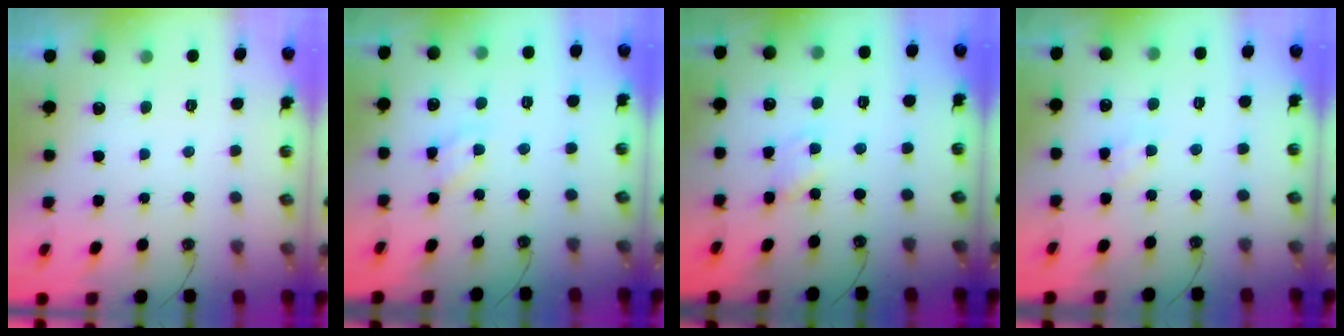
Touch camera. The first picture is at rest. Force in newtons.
{"total": 3.0, "press": 2.9, "slide": 0.4}
{"total": 2.6, "press": 2.5, "slide": 0.4}
{"total": 1.3, "press": 1.3, "slide": 0.2}